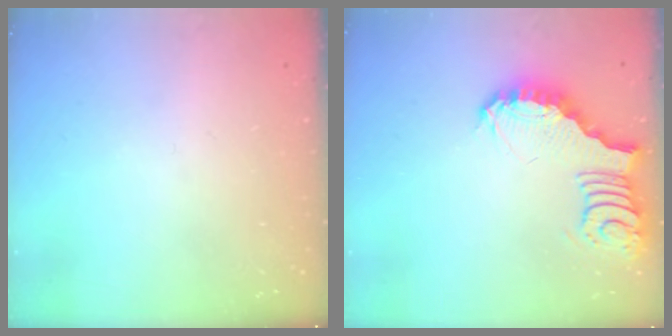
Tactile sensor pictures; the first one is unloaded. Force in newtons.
{"total": 3.7, "press": 3.6, "slide": 0.6}